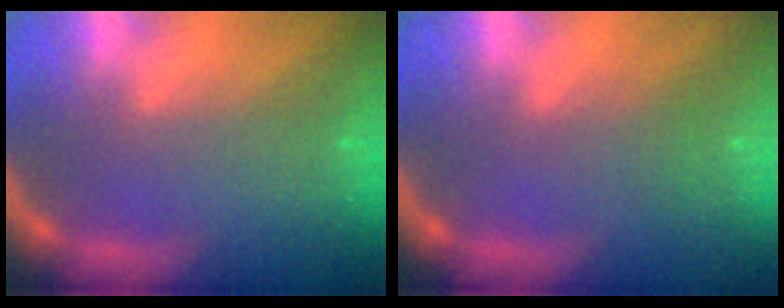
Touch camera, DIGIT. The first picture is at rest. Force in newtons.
{"total": 1.5}